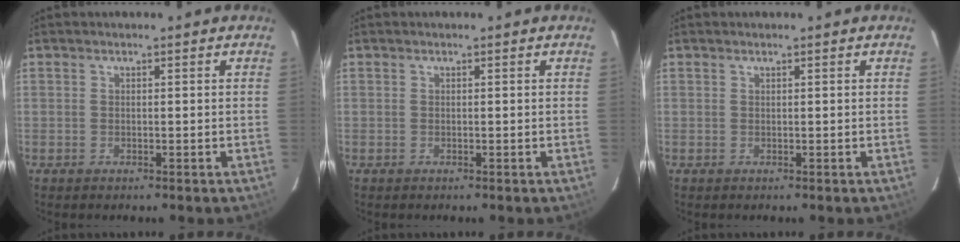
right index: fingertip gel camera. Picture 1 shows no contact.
{"total": 0.0}
{"total": 0.0}